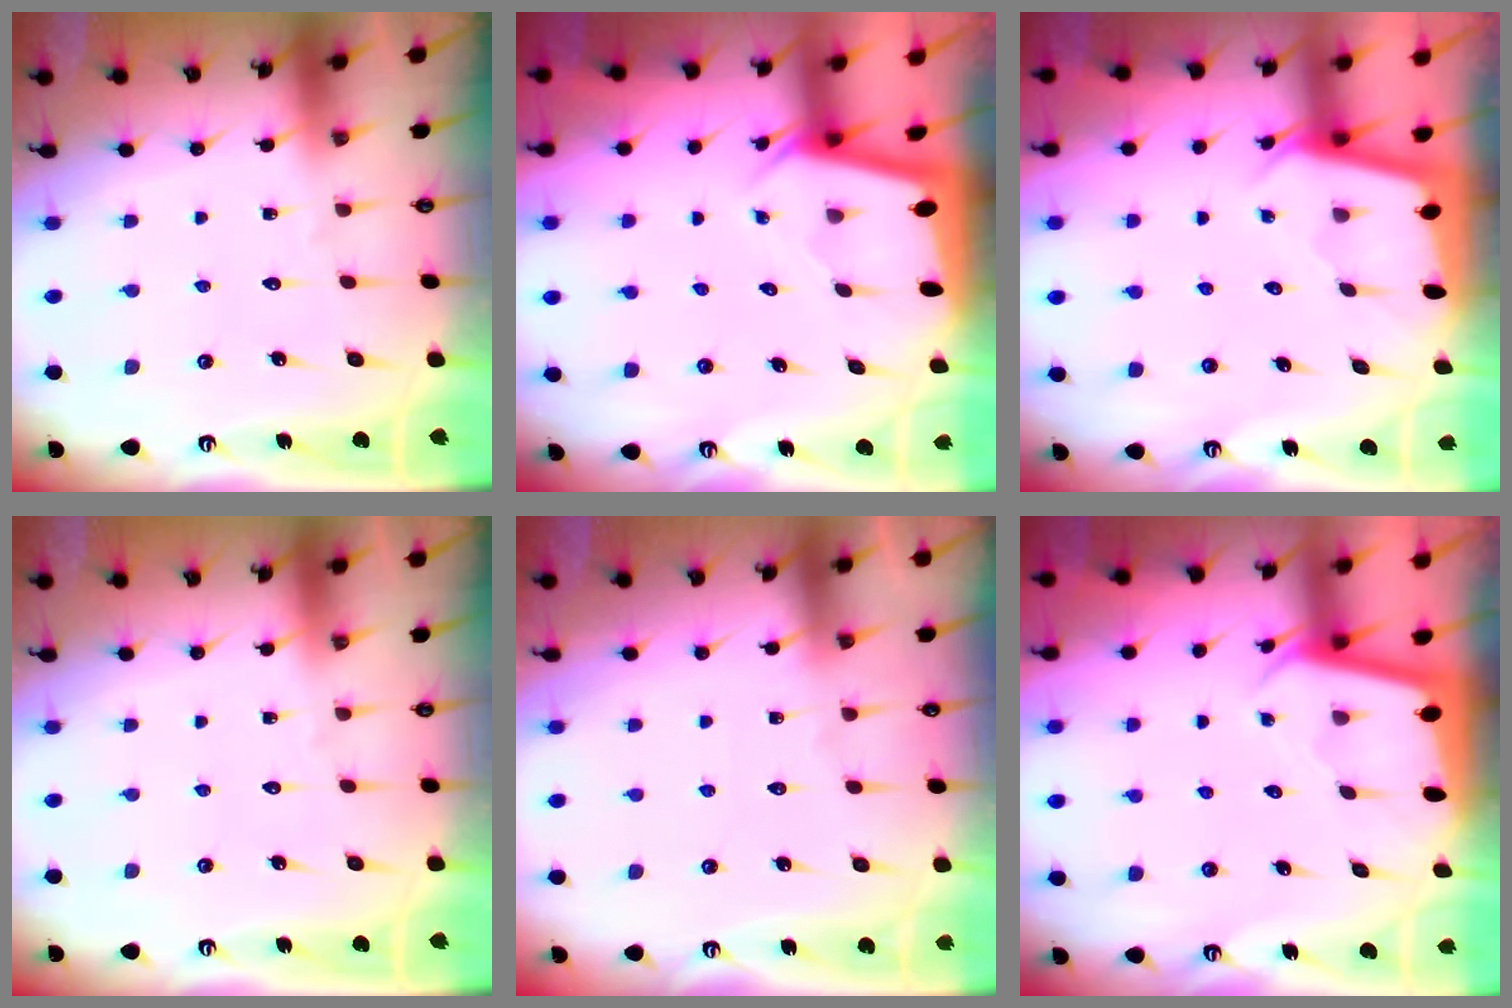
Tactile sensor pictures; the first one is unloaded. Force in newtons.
{"total": 1.9, "press": 1.9, "slide": 0.1}
{"total": 2.0, "press": 2.0, "slide": 0.2}
{"total": 0.0}
{"total": 4.7, "press": 4.7, "slide": 0.7}
{"total": 1.9, "press": 1.9, "slide": 0.2}